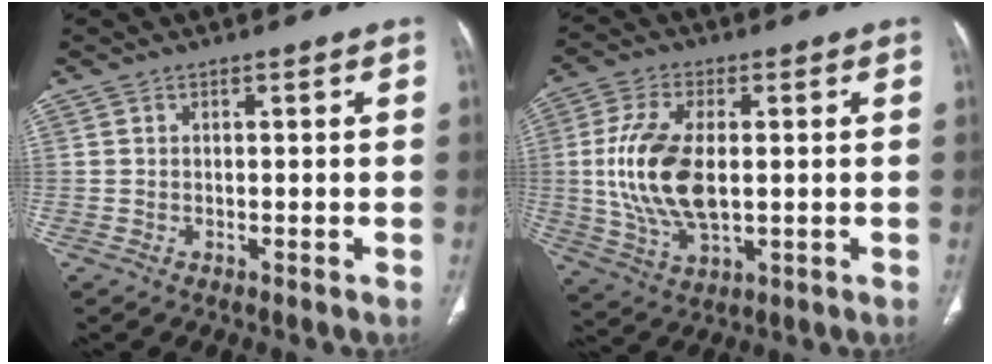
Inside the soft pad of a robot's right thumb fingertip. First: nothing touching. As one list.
[{"total": 14.2, "force": [0.5, 7.3, 12.2], "torque": [-0.253, -0.006, 0.015]}]